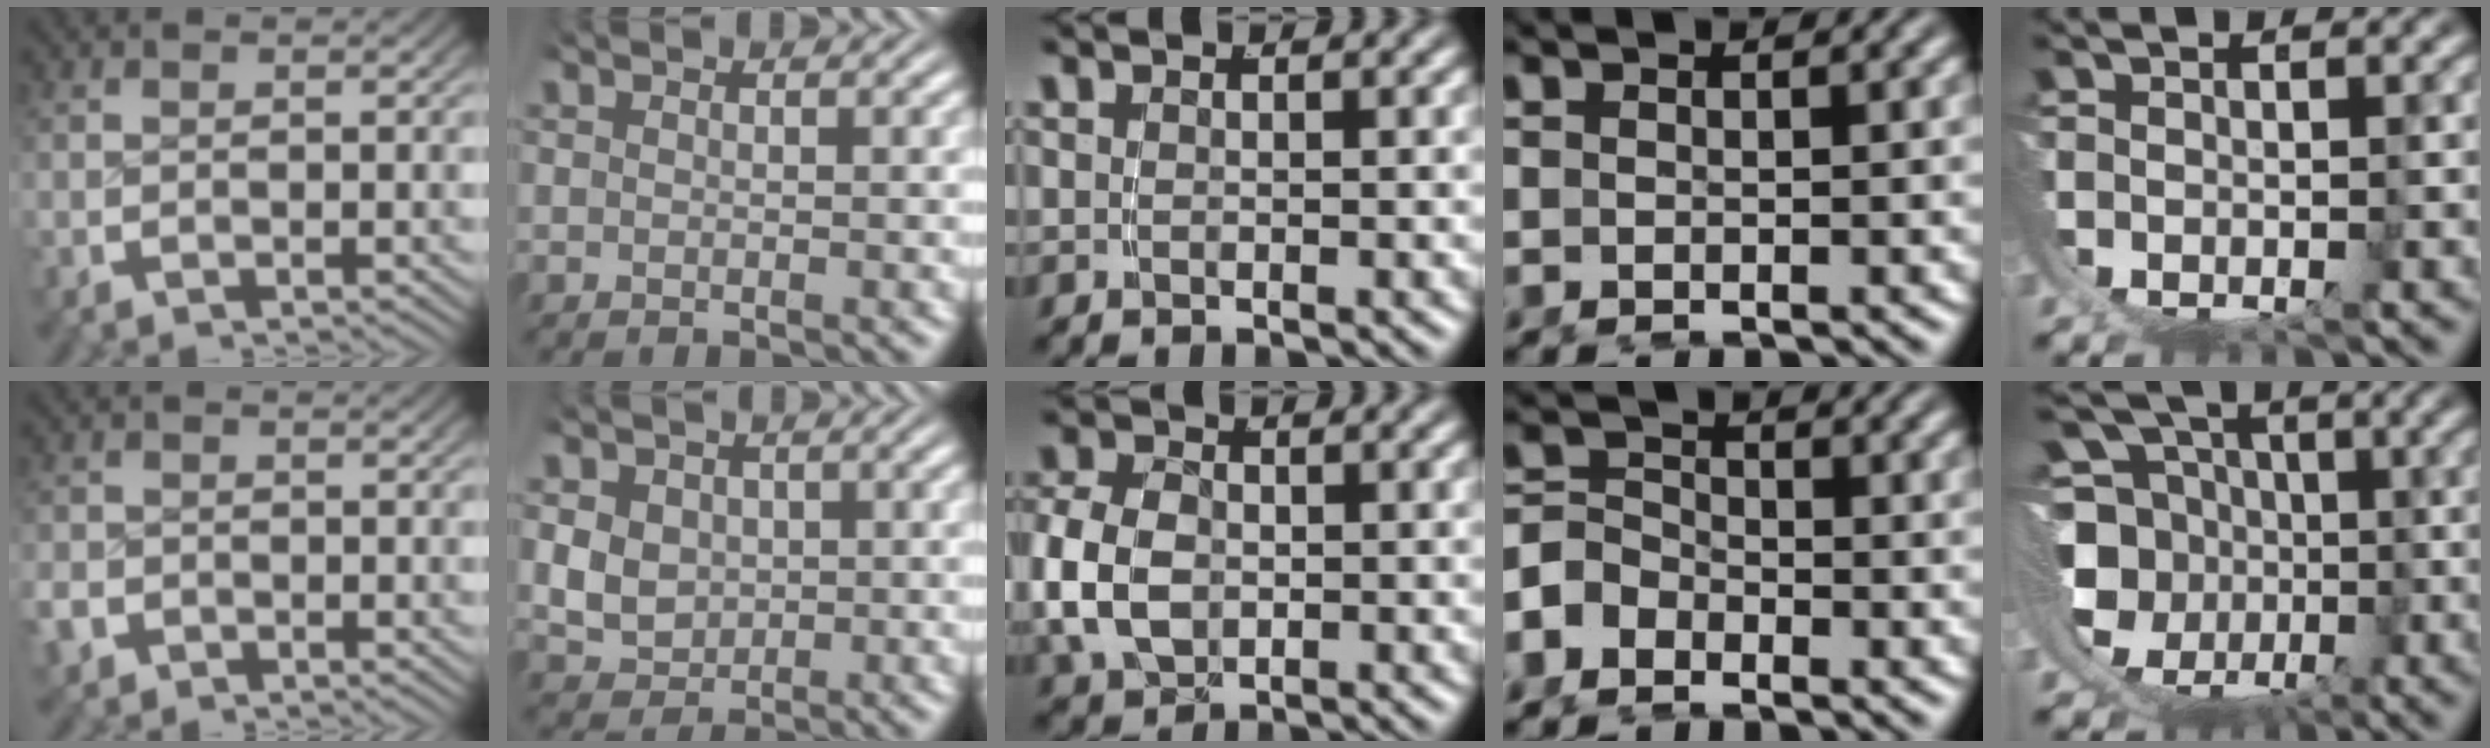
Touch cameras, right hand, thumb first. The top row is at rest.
{"thumb": {"total": 2.3, "force": [-1.3, 1.8, 0.4], "torque": [-0.016, -0.009, -0.024]}, "index": {"total": 5.9, "force": [-0.2, 5.4, 2.4], "torque": [-0.068, -0.028, 0.009]}, "middle": {"total": 4.6, "force": [-0.5, 3.5, 2.9], "torque": [-0.081, -0.015, 0.004]}, "ring": {"total": 3.5, "force": [-1.5, 3.0, 1.2], "torque": [-0.029, -0.014, -0.027]}, "little": {"total": 11.5, "force": [1.4, 9.9, 5.8], "torque": [-0.136, -0.052, 0.035]}}